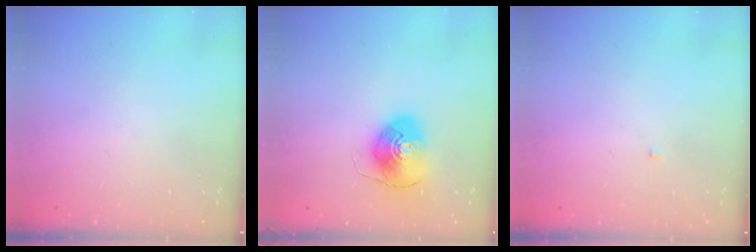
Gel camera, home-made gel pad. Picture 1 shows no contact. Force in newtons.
{"total": 10.0, "press": 9.9, "slide": 1.4}
{"total": 1.8, "press": 1.8, "slide": 0.2}